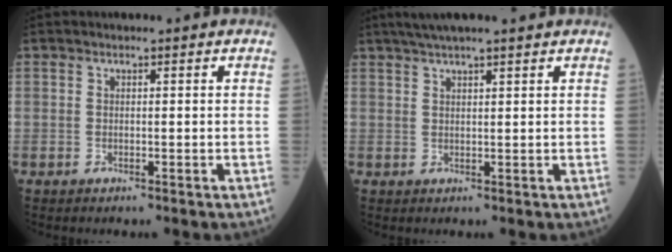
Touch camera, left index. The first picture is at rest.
{"total": 6.9, "force": [5.6, -0.1, 4.0], "torque": [-0.063, 0.034, 0.087]}